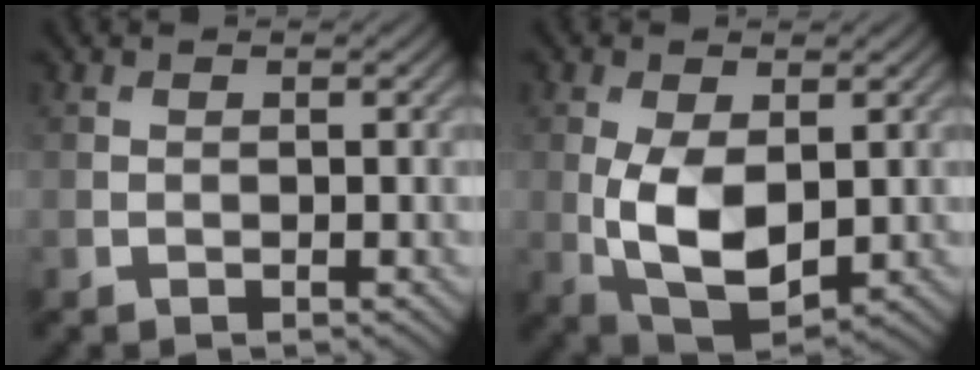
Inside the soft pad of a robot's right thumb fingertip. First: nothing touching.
{"total": 8.5, "force": [-0.4, 4.6, 7.2], "torque": [-0.155, -0.011, 0.002]}